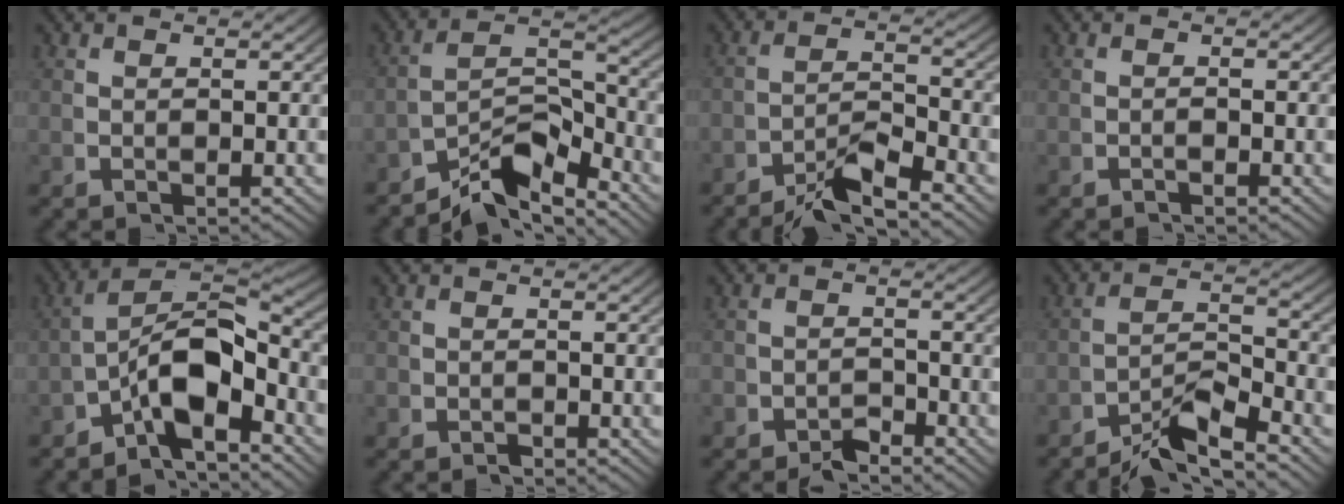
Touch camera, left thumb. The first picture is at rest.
{"total": 7.7, "force": [-3.6, 4.1, 5.4], "torque": [-0.093, -0.028, -0.052]}
{"total": 5.7, "force": [-3.8, 2.6, 3.3], "torque": [-0.053, -0.026, -0.060]}
{"total": 0.6, "force": [-0.6, 0.0, 0.1], "torque": [-0.001, 0.002, -0.013]}
{"total": 10.7, "force": [-2.8, 5.9, 8.5], "torque": [-0.139, -0.030, -0.036]}
{"total": 1.0, "force": [-0.9, 0.4, 0.0], "torque": [0.000, -0.009, -0.014]}
{"total": 2.6, "force": [-2.4, 0.9, 0.5], "torque": [0.007, -0.009, -0.044]}
{"total": 6.1, "force": [-3.5, 2.9, 4.0], "torque": [-0.069, -0.025, -0.057]}